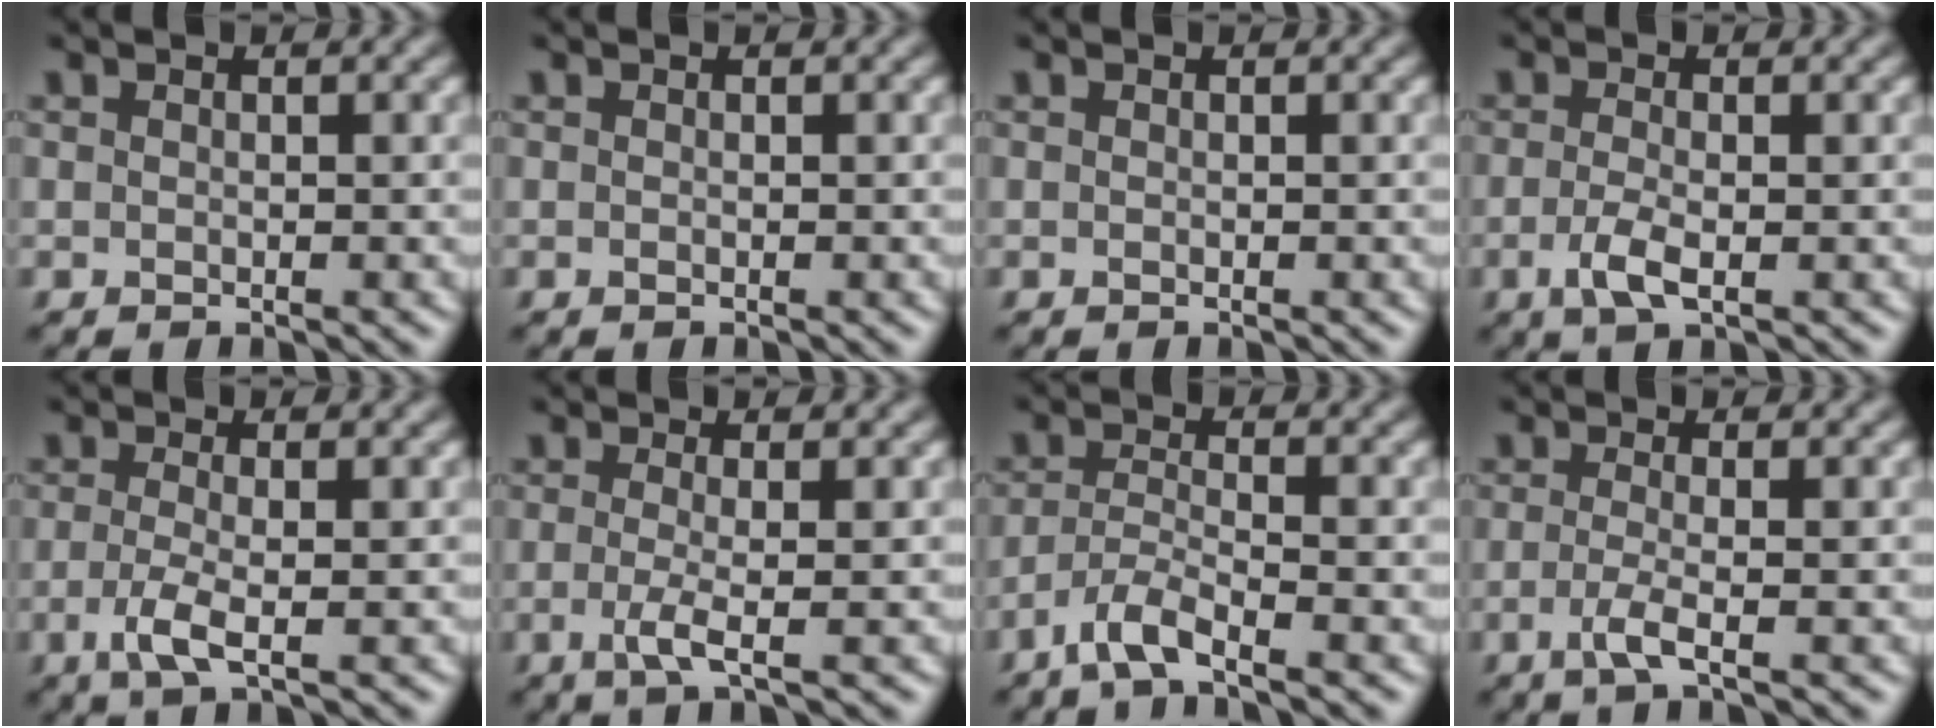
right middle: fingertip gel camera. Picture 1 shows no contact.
{"total": 0.0}
{"total": 0.0}
{"total": 2.5, "force": [-0.8, 0.9, 2.2], "torque": [-0.054, -0.007, -0.019]}
{"total": 2.7, "force": [-0.8, 0.7, 2.5], "torque": [-0.059, -0.007, -0.020]}
{"total": 2.6, "force": [-0.6, 0.5, 2.4], "torque": [-0.049, -0.007, -0.015]}
{"total": 3.3, "force": [-2.3, 0.5, 2.3], "torque": [-0.048, -0.001, -0.057]}
{"total": 2.4, "force": [-0.8, 0.6, 2.2], "torque": [-0.044, -0.004, -0.025]}